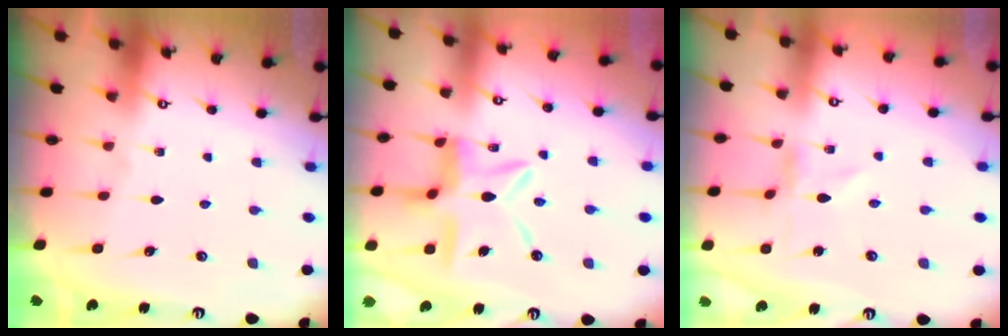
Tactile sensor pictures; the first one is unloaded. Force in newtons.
{"total": 11.8, "press": 11.7, "slide": 1.2}
{"total": 0.0}